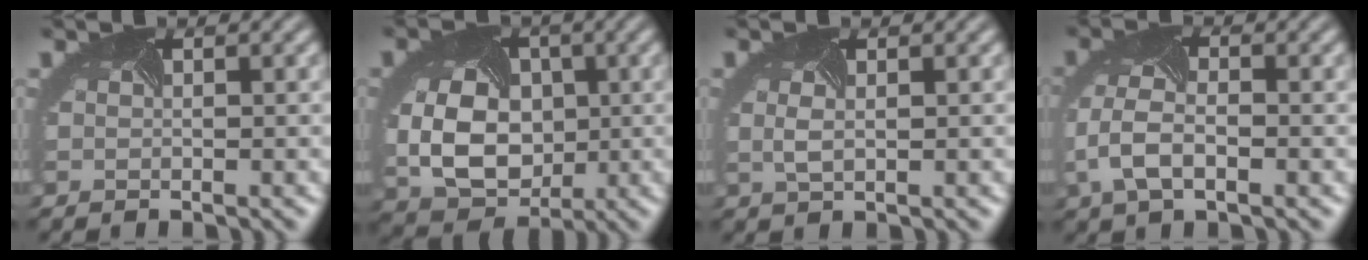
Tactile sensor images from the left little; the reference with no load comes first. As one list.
[{"total": 9.4, "force": [-0.5, 7.1, 6.0], "torque": [-0.119, -0.023, 0.000]}, {"total": 1.4, "force": [0.3, 0.7, 1.1], "torque": [-0.029, -0.004, 0.007]}, {"total": 4.2, "force": [-1.4, 2.3, 3.2], "torque": [-0.079, -0.003, -0.028]}]